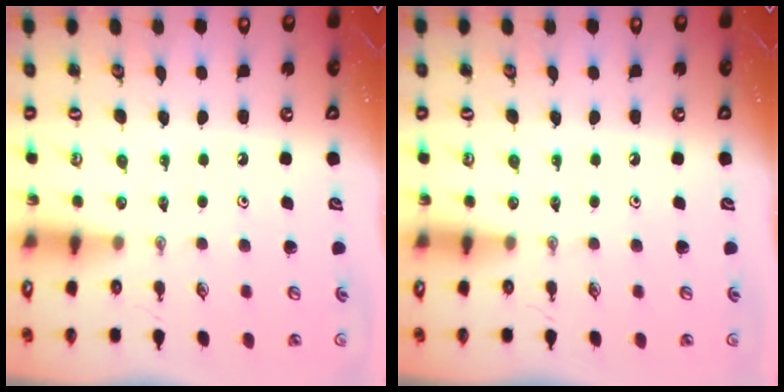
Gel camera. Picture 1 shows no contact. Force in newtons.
{"total": 0.0}